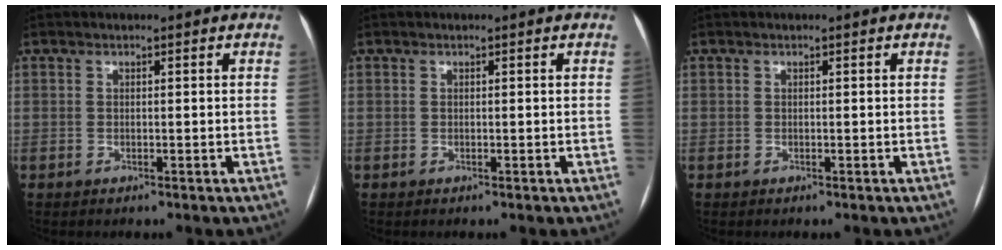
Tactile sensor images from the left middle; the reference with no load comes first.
{"total": 0.0}
{"total": 0.0}